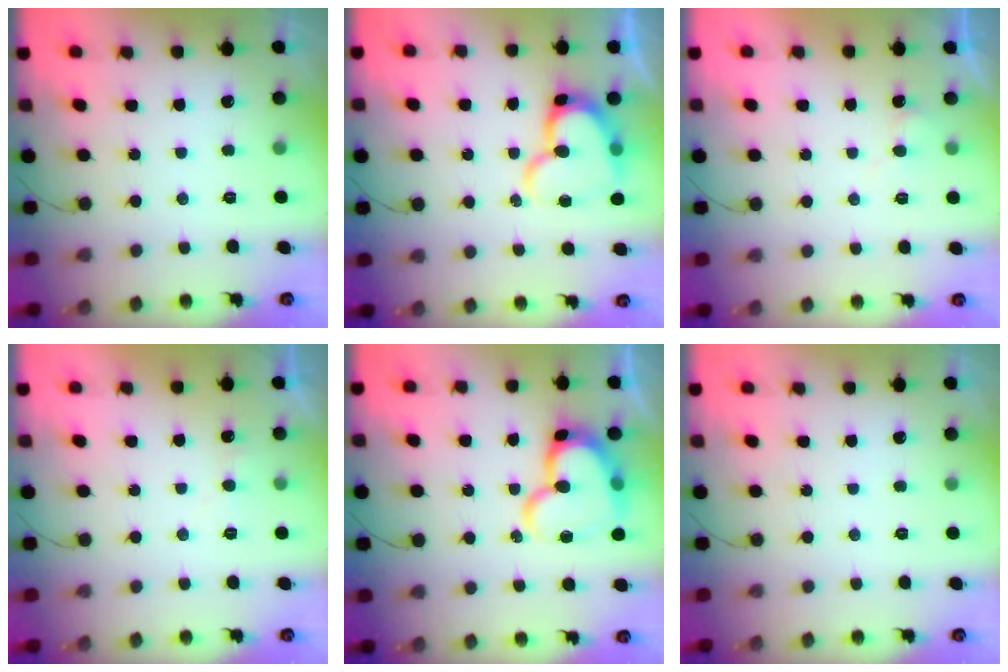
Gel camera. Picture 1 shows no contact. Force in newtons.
{"total": 14.4, "press": 14.3, "slide": 1.3}
{"total": 4.0, "press": 3.9, "slide": 0.4}
{"total": 3.7, "press": 3.7, "slide": 0.4}
{"total": 17.5, "press": 17.4, "slide": 2.0}
{"total": 0.0}